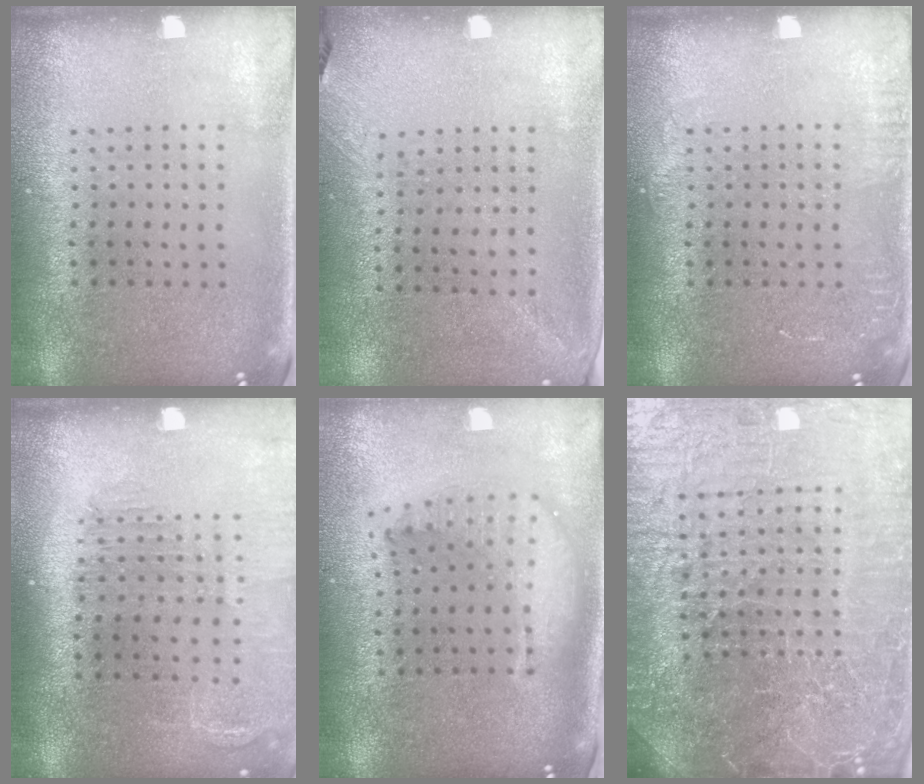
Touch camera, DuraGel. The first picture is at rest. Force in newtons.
{"total": 1.3, "press": 1.0, "slide": 0.8}
{"total": 1.0, "press": 1.0, "slide": 0.2}
{"total": 1.5, "press": 1.5, "slide": 0.0}
{"total": 2.2, "press": 1.7, "slide": 1.3}
{"total": 6.9, "press": 6.1, "slide": 3.1}